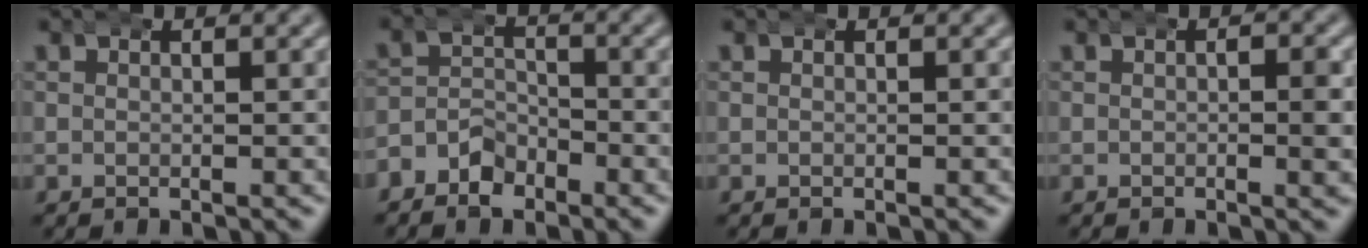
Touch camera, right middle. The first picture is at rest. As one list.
[{"total": 4.8, "force": [-3.1, 3.5, 1.2], "torque": [-0.011, 0.006, -0.067]}, {"total": 0.0}, {"total": 1.7, "force": [0.2, 0.6, 1.6], "torque": [-0.016, 0.006, -0.002]}]